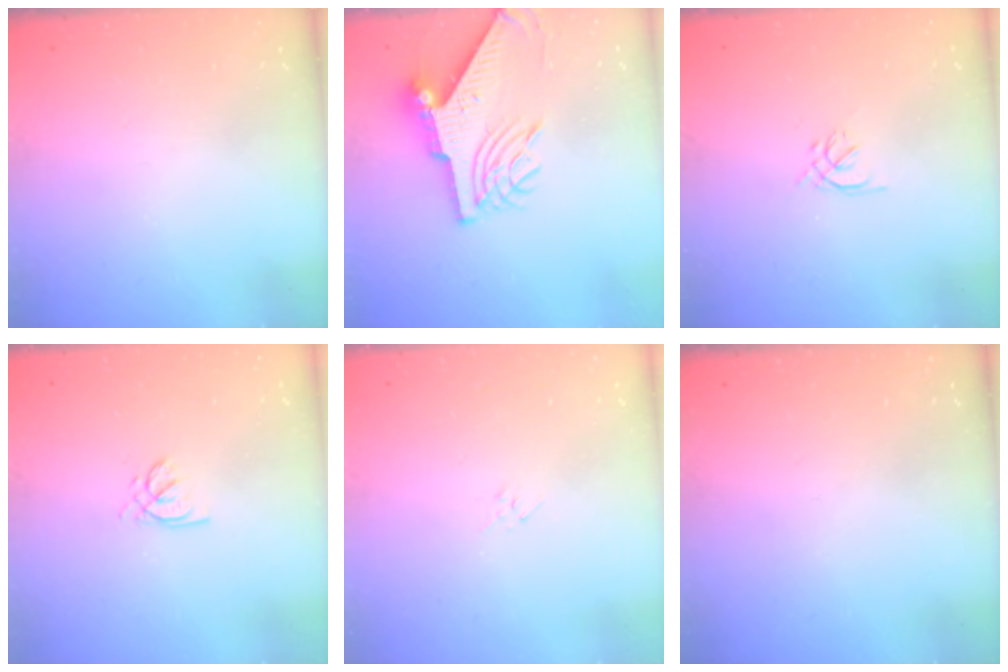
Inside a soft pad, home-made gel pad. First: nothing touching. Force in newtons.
{"total": 10.8, "press": 10.7, "slide": 1.4}
{"total": 1.4, "press": 1.3, "slide": 0.5}
{"total": 1.5, "press": 1.5, "slide": 0.2}
{"total": 2.9, "press": 2.9, "slide": 0.6}
{"total": 0.0}